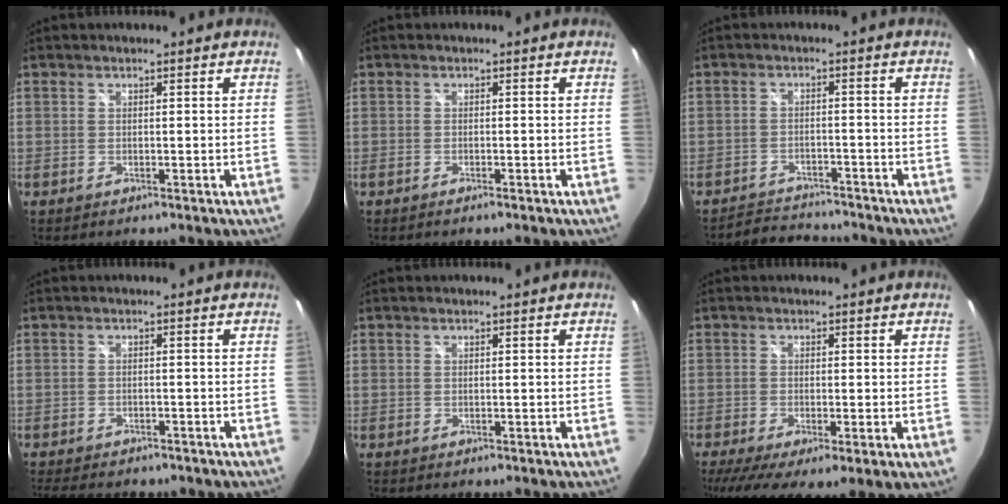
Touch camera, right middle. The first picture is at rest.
{"total": 1.0, "force": [-0.8, 0.1, 0.6], "torque": [-0.011, -0.002, -0.015]}
{"total": 6.4, "force": [-6.2, 1.5, 0.6], "torque": [-0.028, 0.012, -0.095]}
{"total": 8.0, "force": [-6.6, 3.0, 3.5], "torque": [-0.076, -0.019, -0.093]}
{"total": 0.0}
{"total": 8.9, "force": [-3.7, 2.7, 7.7], "torque": [-0.137, -0.038, -0.054]}